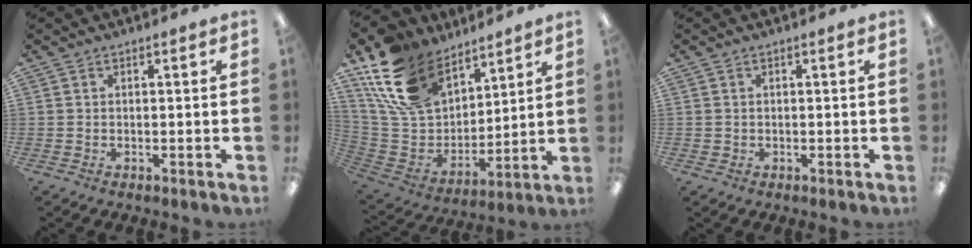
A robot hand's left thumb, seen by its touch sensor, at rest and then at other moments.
{"total": 20.5, "force": [13.2, 12.4, 9.7], "torque": [-0.212, -0.058, 0.251]}
{"total": 0.6, "force": [0.2, 0.6, -0.1], "torque": [0.001, 0.004, 0.003]}